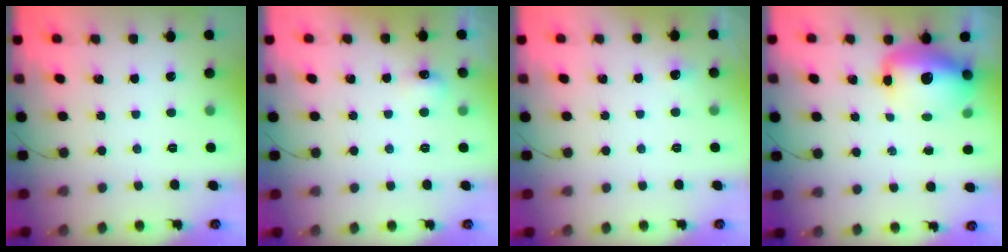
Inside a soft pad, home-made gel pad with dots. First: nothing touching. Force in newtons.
{"total": 5.1, "press": 5.0, "slide": 1.3}
{"total": 3.2, "press": 2.9, "slide": 1.4}
{"total": 13.1, "press": 12.7, "slide": 3.2}